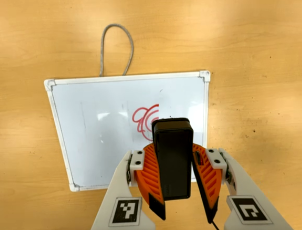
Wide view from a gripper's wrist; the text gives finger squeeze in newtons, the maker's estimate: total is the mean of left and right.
{"total": 11.7, "left": 11.3, "right": 12.0}